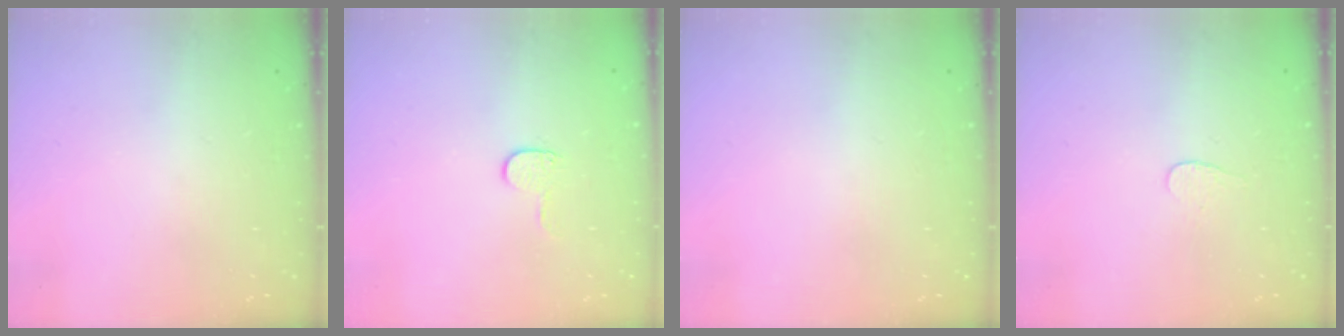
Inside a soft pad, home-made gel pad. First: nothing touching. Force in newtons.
{"total": 3.9, "press": 3.9, "slide": 0.4}
{"total": 0.0}
{"total": 2.7, "press": 2.7, "slide": 0.3}